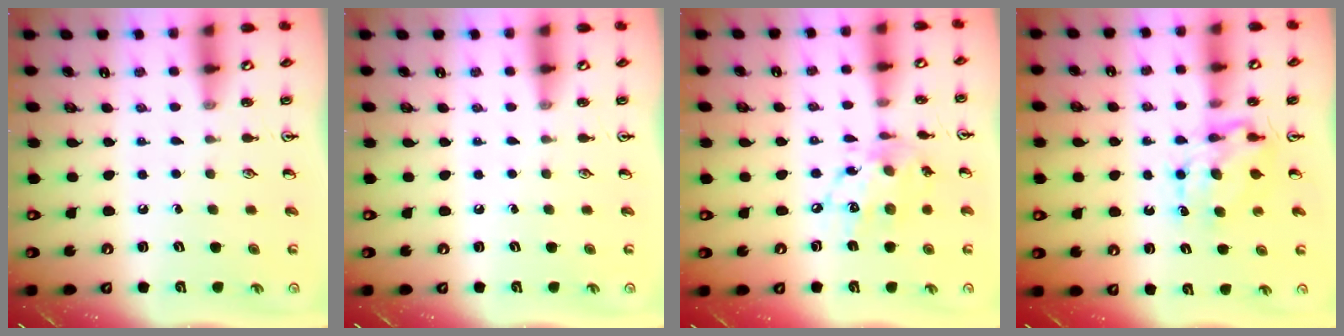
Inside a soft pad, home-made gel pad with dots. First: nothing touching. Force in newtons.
{"total": 0.0}
{"total": 13.2, "press": 13.2, "slide": 0.9}
{"total": 6.9, "press": 6.9, "slide": 0.6}